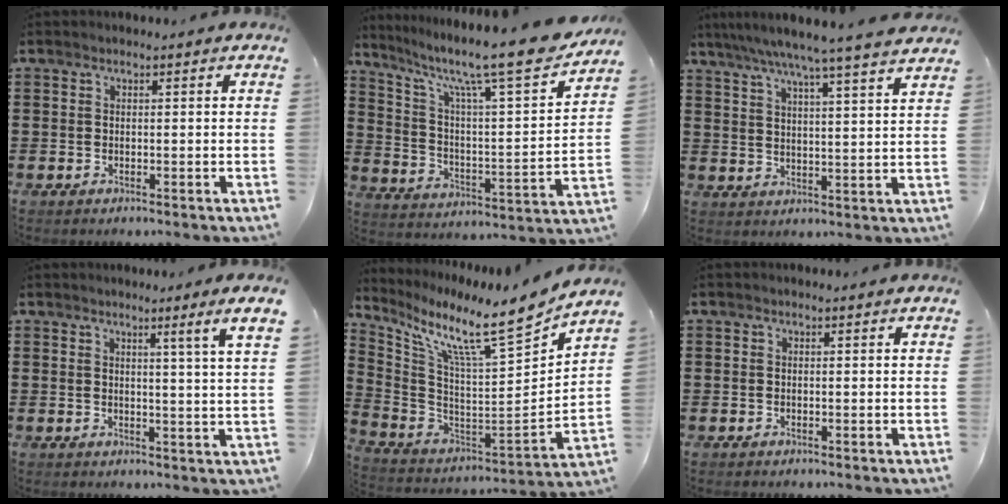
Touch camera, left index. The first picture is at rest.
{"total": 12.0, "force": [9.7, 0.8, 7.0], "torque": [-0.149, -0.072, 0.151]}
{"total": 6.0, "force": [5.2, -0.9, 2.9], "torque": [-0.076, -0.033, 0.085]}
{"total": 3.3, "force": [2.1, -1.8, 1.9], "torque": [-0.033, -0.021, 0.028]}
{"total": 10.7, "force": [8.2, 0.5, 7.0], "torque": [-0.150, -0.075, 0.125]}
{"total": 0.0}